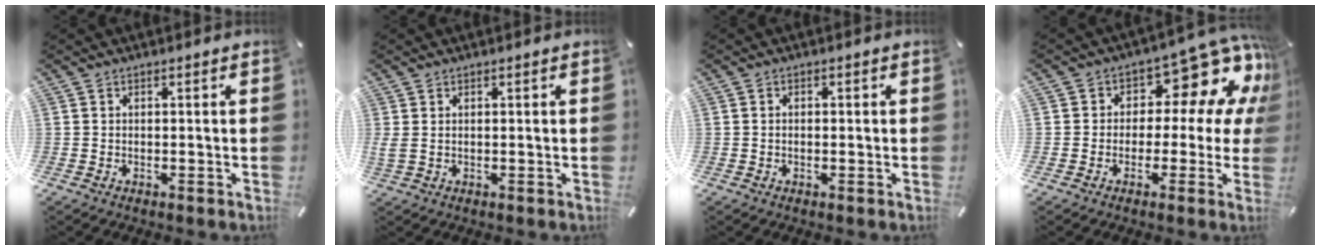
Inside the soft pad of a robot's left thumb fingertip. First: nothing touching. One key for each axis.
{"total": 1.5, "fx": 0.6, "fy": 0.6, "fz": 1.2, "tx": -0.026, "ty": 0.001, "tz": 0.011}
{"total": 1.0, "fx": -0.2, "fy": 0.7, "fz": 0.6, "tx": -0.014, "ty": 0.003, "tz": -0.005}
{"total": 11.9, "fx": 6.3, "fy": 7.0, "fz": 7.3, "tx": -0.094, "ty": -0.055, "tz": 0.105}